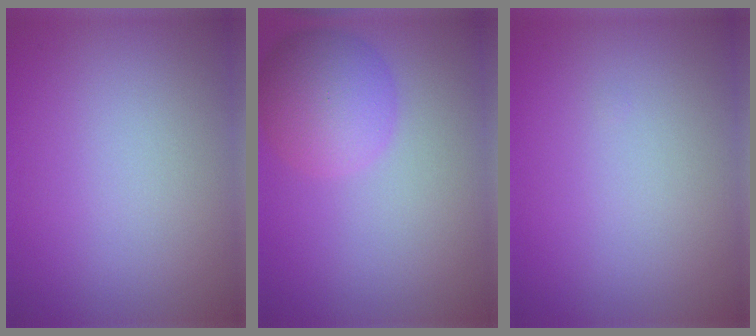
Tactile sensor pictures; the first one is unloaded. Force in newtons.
{"total": 5.2, "press": 5.2, "slide": 0.2}
{"total": 0.0}